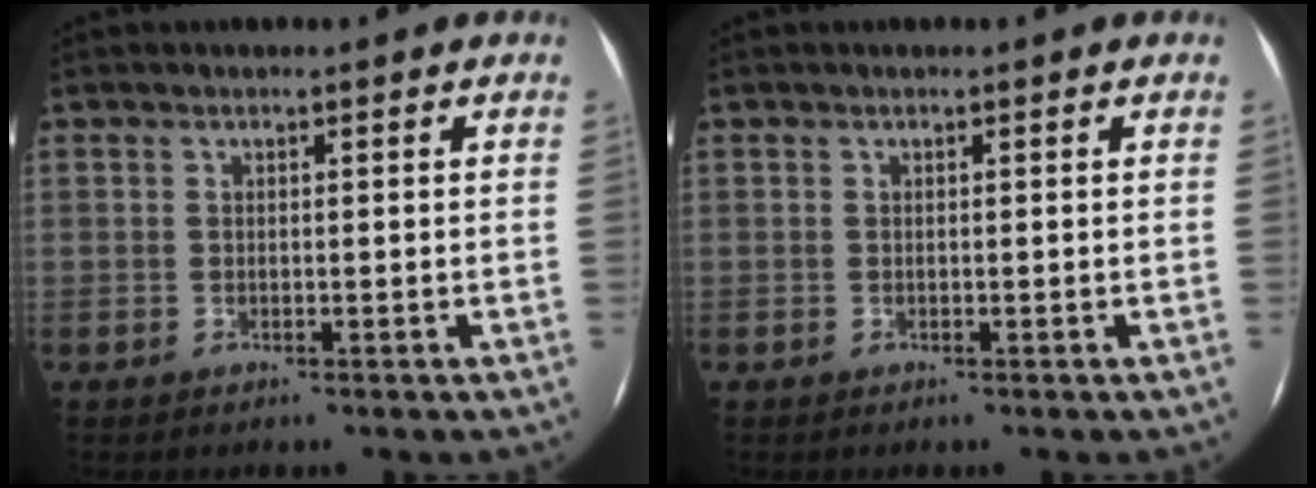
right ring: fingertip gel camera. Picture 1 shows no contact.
{"total": 0.0}